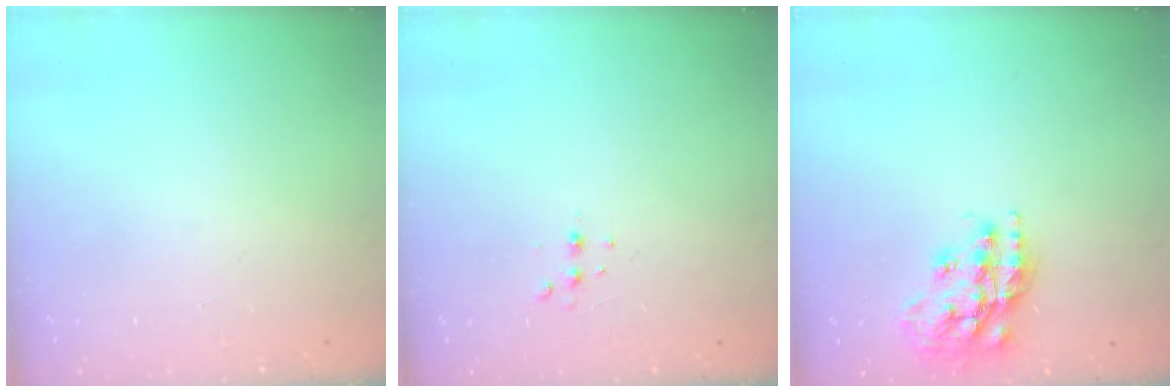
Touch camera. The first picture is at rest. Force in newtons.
{"total": 3.1, "press": 3.0, "slide": 0.6}
{"total": 15.7, "press": 15.7, "slide": 1.2}